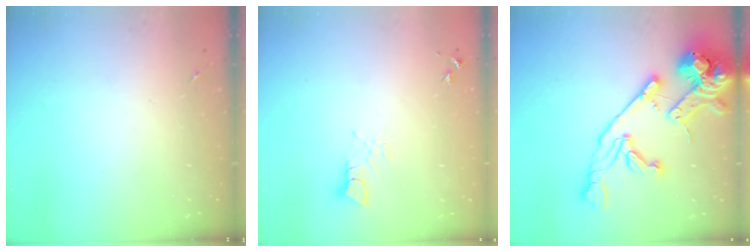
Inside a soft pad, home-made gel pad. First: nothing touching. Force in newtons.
{"total": 3.2, "press": 3.2, "slide": 0.3}
{"total": 23.6, "press": 23.4, "slide": 3.5}